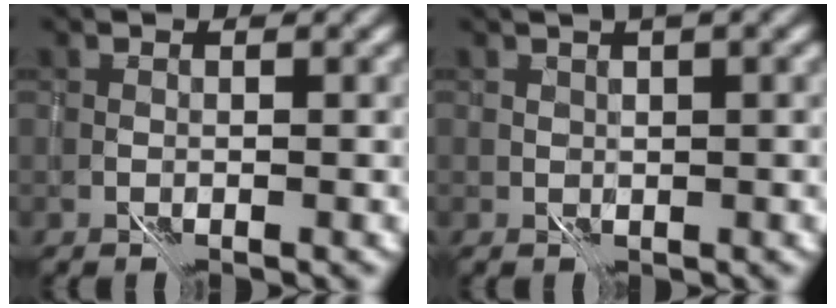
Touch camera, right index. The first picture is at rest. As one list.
[{"total": 2.6, "force": [1.1, 1.0, 2.2], "torque": [-0.023, 0.016, 0.020]}]